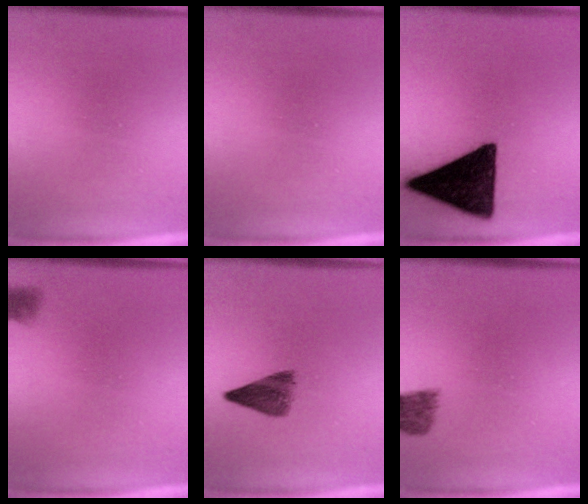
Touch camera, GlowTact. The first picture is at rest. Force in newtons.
{"total": 0.0}
{"total": 18.1}
{"total": 1.2}
{"total": 4.7}
{"total": 1.9}